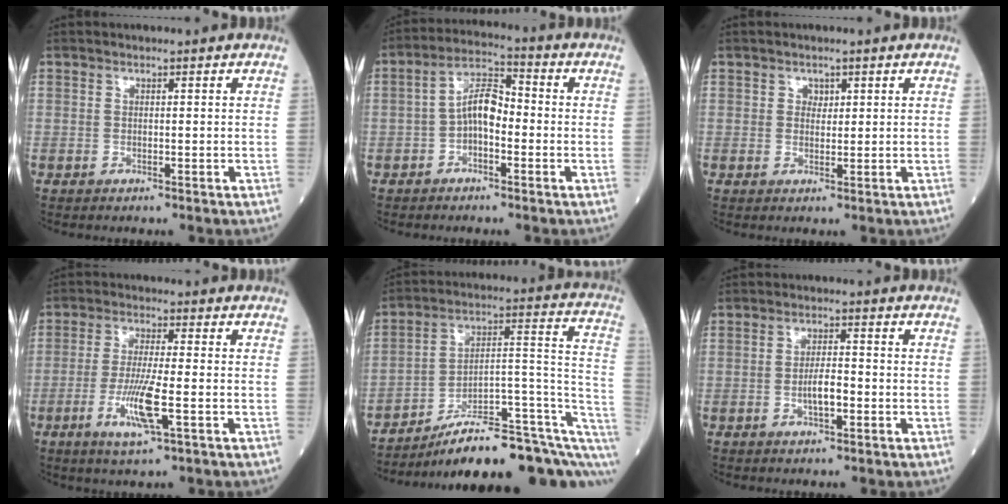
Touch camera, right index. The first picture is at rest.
{"total": 6.3, "force": [-1.2, 2.8, 5.6], "torque": [-0.103, 0.024, -0.026]}
{"total": 1.4, "force": [0.7, 1.1, 0.6], "torque": [-0.003, -0.003, 0.008]}
{"total": 7.5, "force": [-2.6, 0.2, 7.1], "torque": [-0.142, -0.014, -0.048]}
{"total": 20.6, "force": [-13.7, 4.0, 14.9], "torque": [-0.141, 0.054, -0.203]}
{"total": 3.5, "force": [-1.0, 0.9, 3.2], "torque": [-0.059, 0.003, -0.017]}